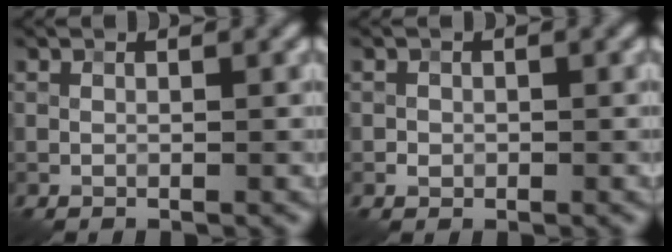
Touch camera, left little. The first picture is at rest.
{"total": 0.7, "force": [-0.2, 0.7, 0.1], "torque": [0.004, -0.002, -0.004]}